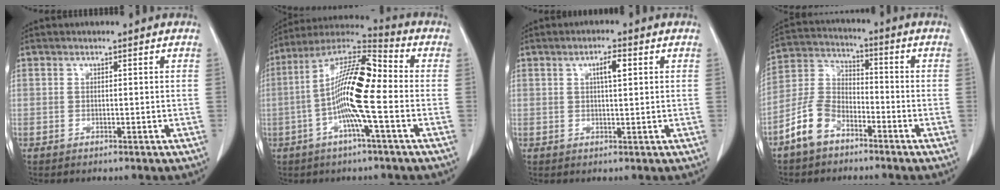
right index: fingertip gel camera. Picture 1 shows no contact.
{"total": 14.3, "force": [-2.2, 1.4, 14.1], "torque": [-0.269, 0.016, -0.051]}
{"total": 3.3, "force": [1.2, 0.6, 3.0], "torque": [-0.052, 0.002, 0.018]}
{"total": 8.4, "force": [-5.3, 4.9, 4.3], "torque": [-0.108, 0.016, -0.111]}